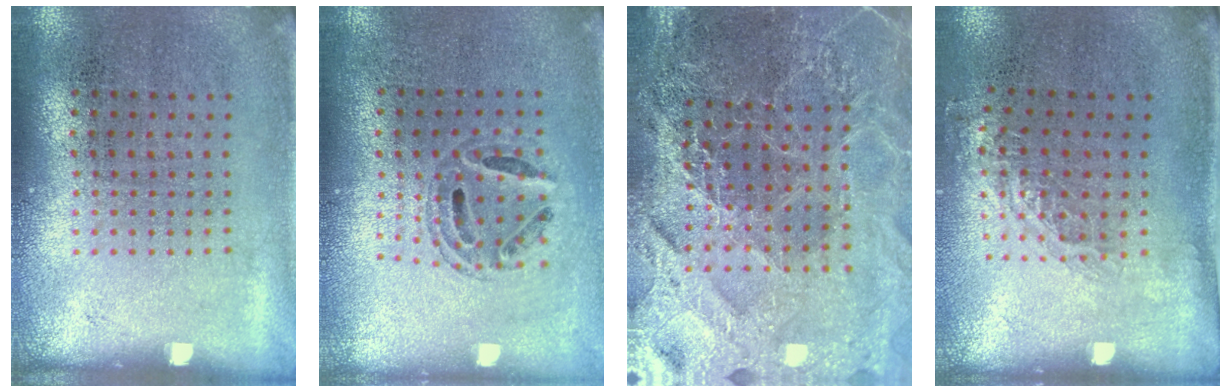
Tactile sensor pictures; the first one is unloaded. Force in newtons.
{"total": 0.7, "press": 0.7, "slide": 0.3}
{"total": 5.3, "press": 4.8, "slide": 2.3}
{"total": 0.8, "press": 0.8, "slide": 0.3}